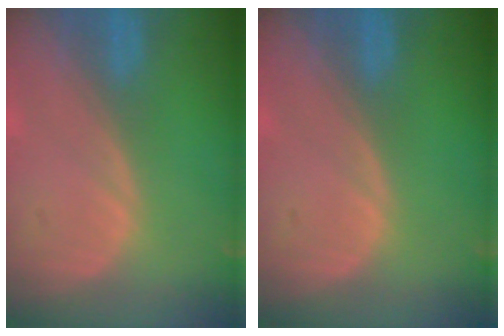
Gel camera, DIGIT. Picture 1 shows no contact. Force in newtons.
{"total": 0.0}